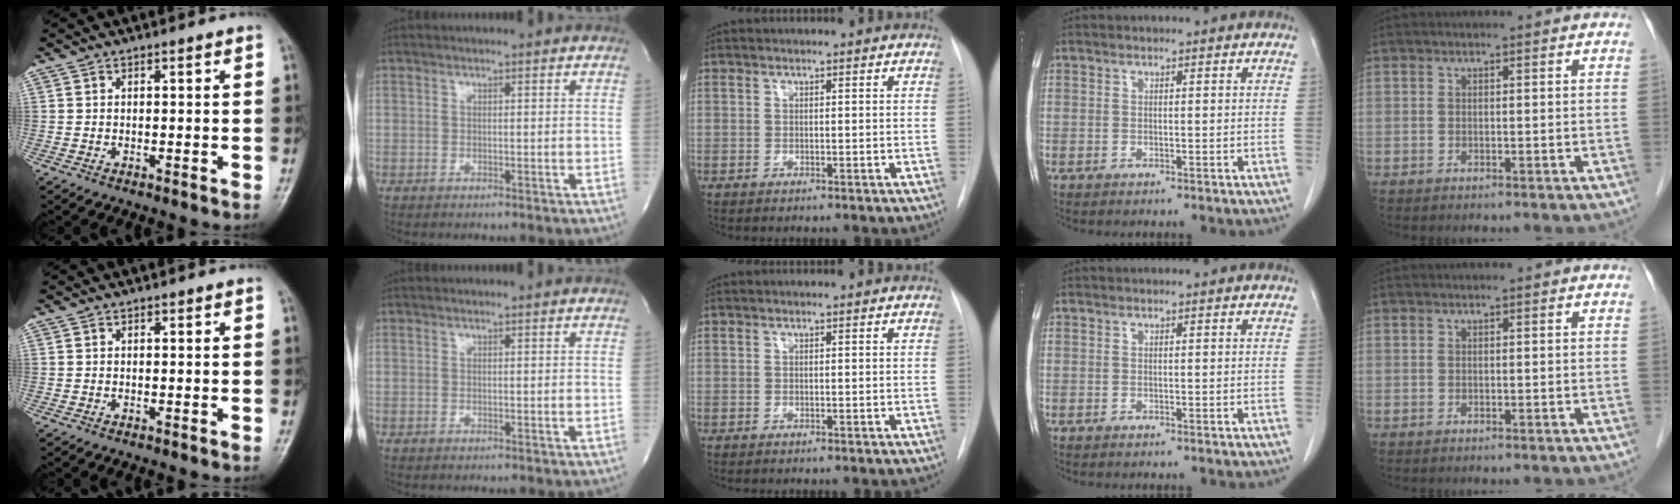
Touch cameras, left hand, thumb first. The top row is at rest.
{}